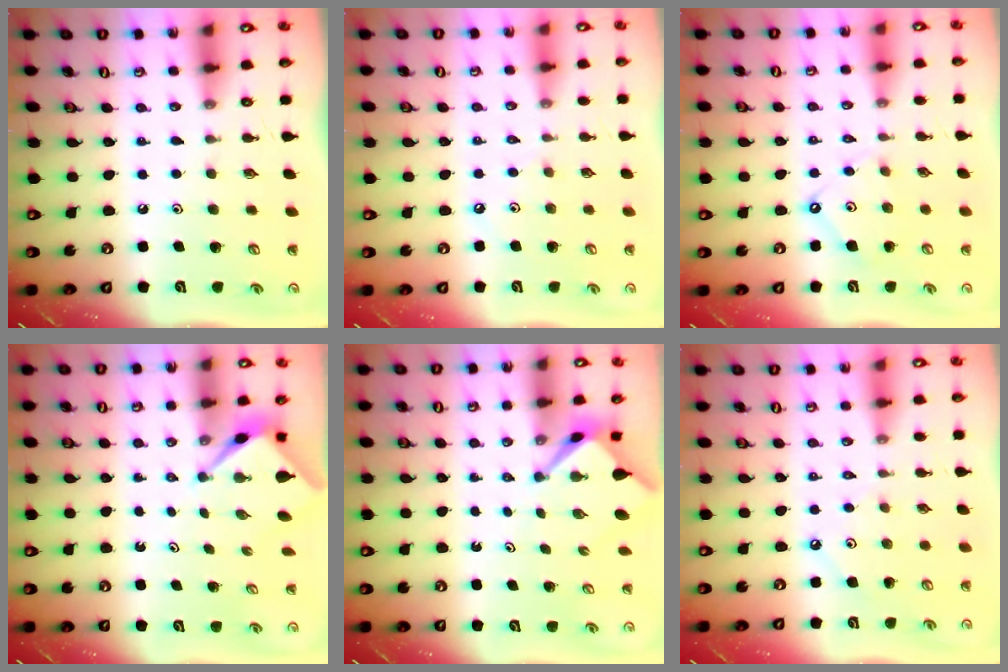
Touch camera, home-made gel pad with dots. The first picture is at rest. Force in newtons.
{"total": 1.9, "press": 1.8, "slide": 0.5}
{"total": 7.4, "press": 7.3, "slide": 0.9}
{"total": 2.7, "press": 2.7, "slide": 0.0}
{"total": 2.4, "press": 2.4, "slide": 0.2}
{"total": 2.8, "press": 2.8, "slide": 0.1}